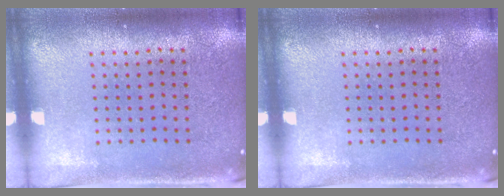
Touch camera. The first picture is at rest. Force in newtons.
{"total": 0.0}